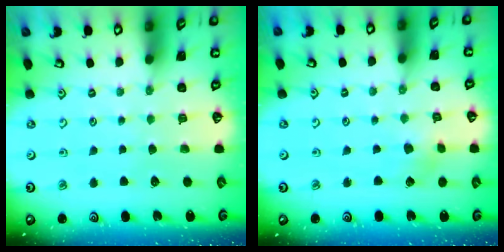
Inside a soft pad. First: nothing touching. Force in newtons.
{"total": 2.8, "press": 2.8, "slide": 0.5}